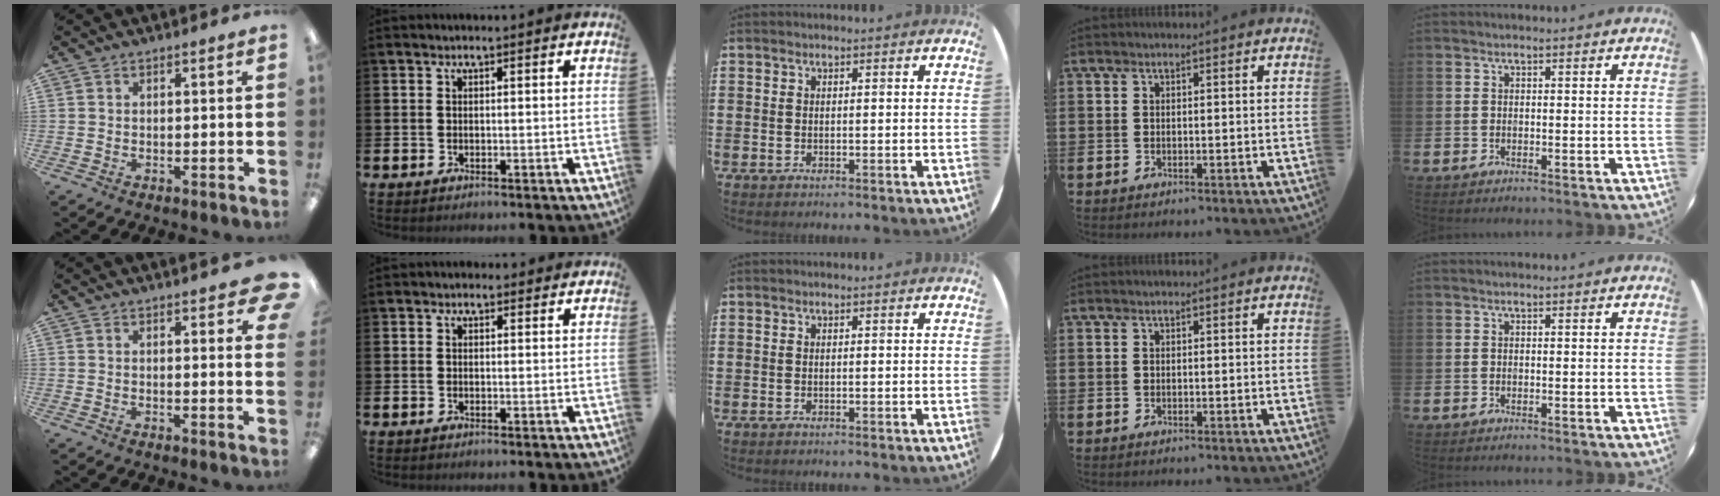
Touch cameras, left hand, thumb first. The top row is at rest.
{"thumb": {"total": 4.7, "force": [3.1, 1.2, 3.3], "torque": [-0.040, -0.017, 0.048]}, "index": {"total": 0.8, "force": [0.5, 0.6, 0.1], "torque": [0.013, 0.004, 0.005]}}